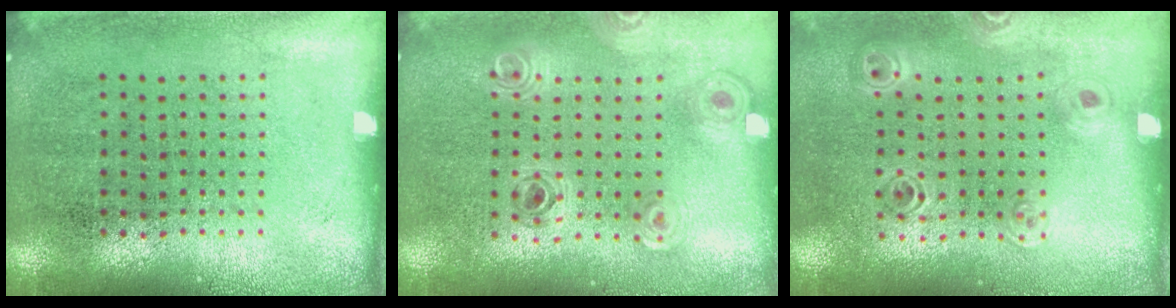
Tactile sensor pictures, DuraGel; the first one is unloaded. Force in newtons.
{"total": 0.8, "press": 0.8, "slide": 0.2}
{"total": 1.1, "press": 1.1, "slide": 0.2}